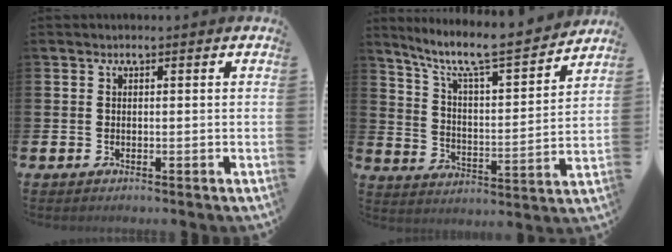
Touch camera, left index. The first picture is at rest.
{"total": 8.9, "force": [7.8, 1.1, 4.1], "torque": [-0.107, -0.056, 0.126]}